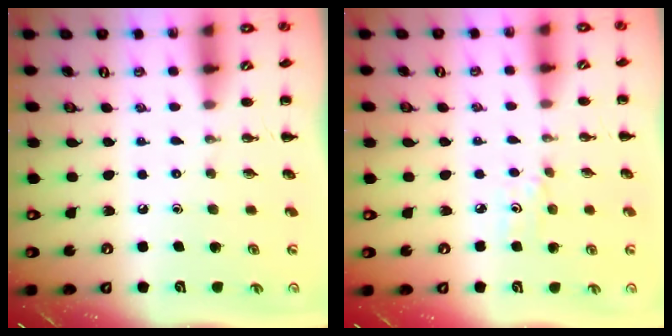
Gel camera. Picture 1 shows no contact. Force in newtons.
{"total": 3.3, "press": 3.1, "slide": 1.0}